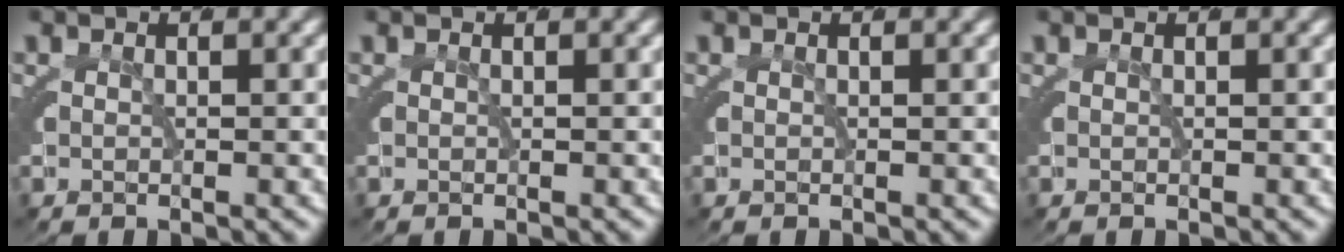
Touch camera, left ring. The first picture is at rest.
{"total": 0.0}
{"total": 0.0}
{"total": 0.0}